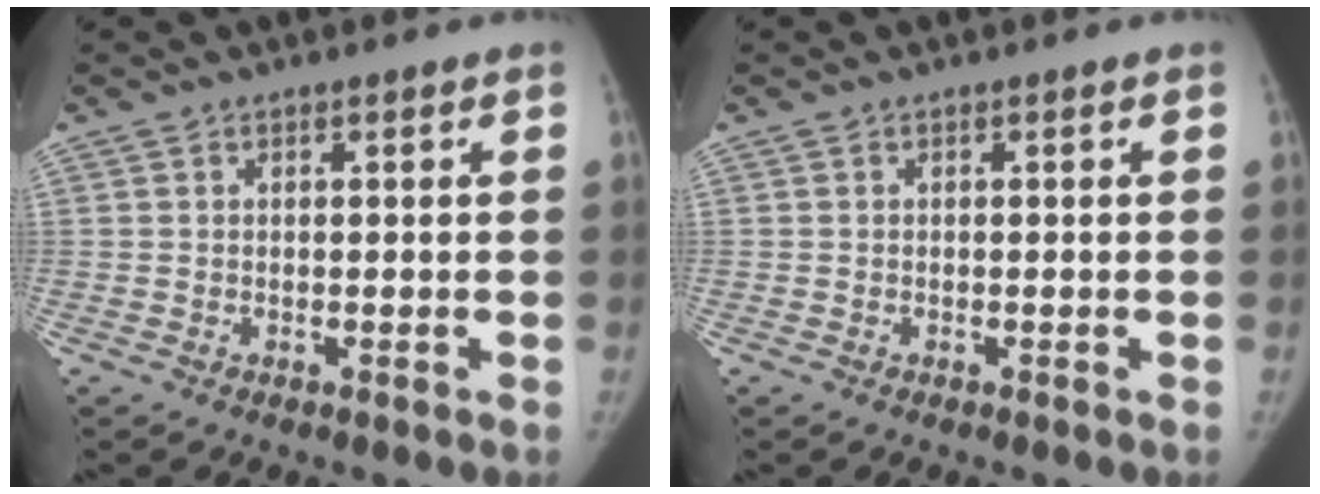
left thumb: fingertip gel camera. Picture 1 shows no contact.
{"total": 0.0}